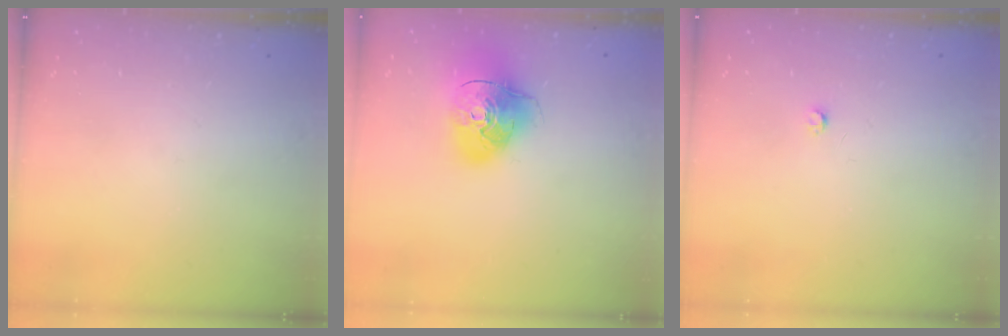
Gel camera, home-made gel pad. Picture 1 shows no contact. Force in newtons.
{"total": 13.7, "press": 13.6, "slide": 1.7}
{"total": 2.5, "press": 2.5, "slide": 0.4}